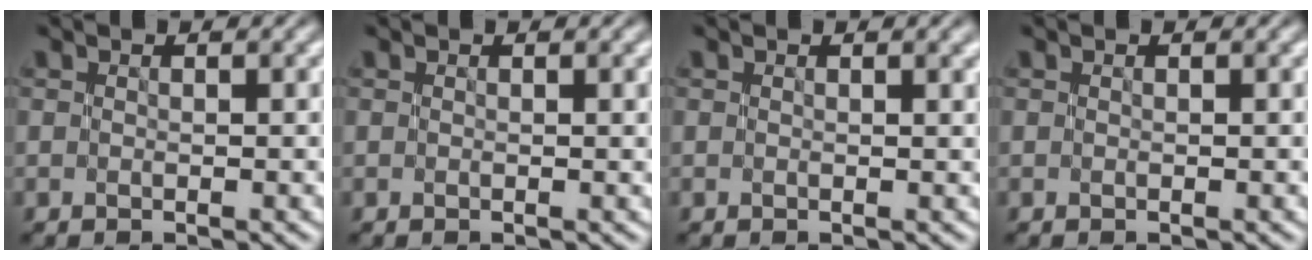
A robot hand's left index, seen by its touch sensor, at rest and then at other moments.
{"total": 0.5, "force": [0.0, 0.1, 0.5], "torque": [-0.007, 0.000, -0.001]}
{"total": 0.9, "force": [0.2, 0.4, 0.8], "torque": [-0.008, 0.002, 0.000]}
{"total": 0.0}